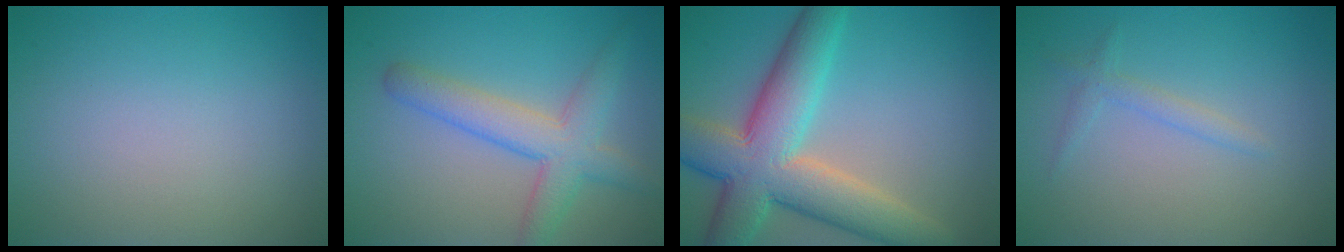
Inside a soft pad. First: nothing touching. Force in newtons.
{"total": 4.7, "press": 4.7, "slide": 0.2}
{"total": 10.0, "press": 10.0, "slide": 0.5}
{"total": 1.3, "press": 1.3, "slide": 0.1}